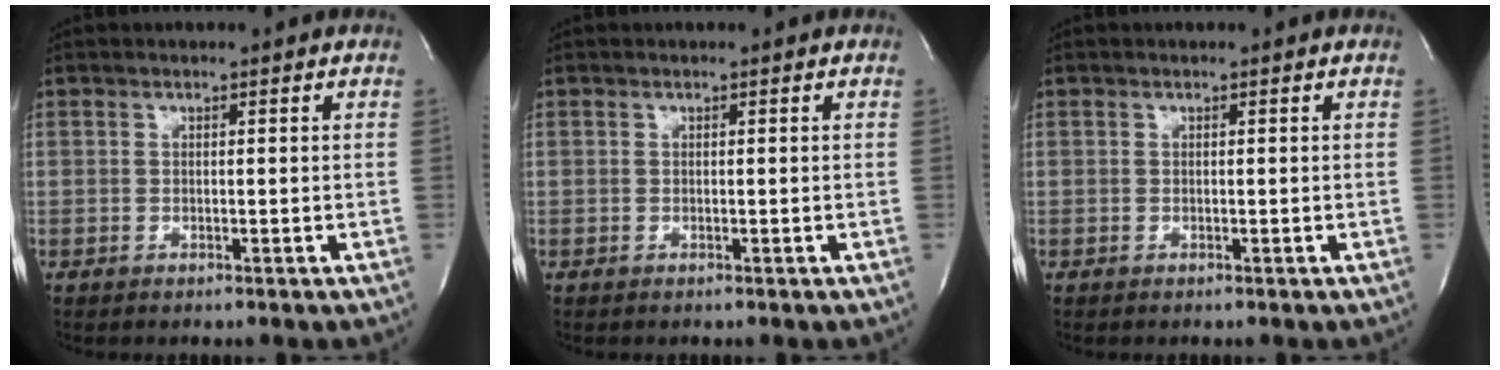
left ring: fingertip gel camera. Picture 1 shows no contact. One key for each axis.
{"total": 0.0}
{"total": 0.0}